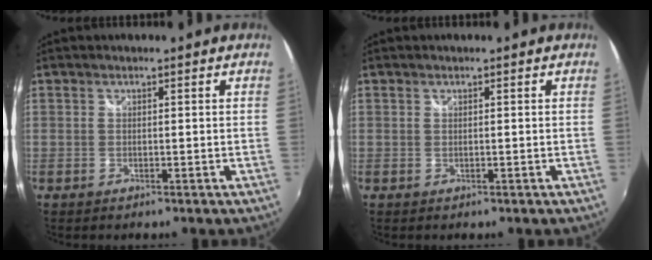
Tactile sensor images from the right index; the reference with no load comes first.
{"total": 0.0}